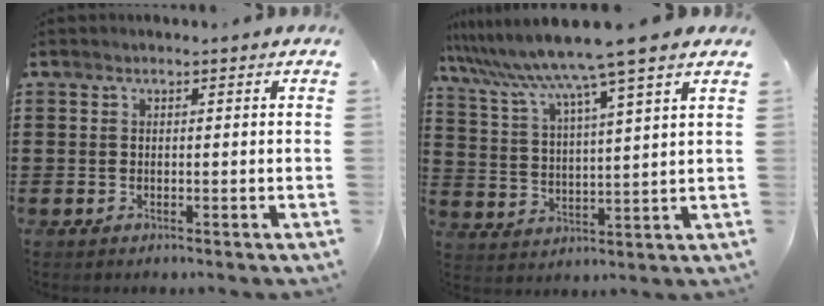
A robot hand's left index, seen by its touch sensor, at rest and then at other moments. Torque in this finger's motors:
{"motor_torque": [2.14, 0.00, 1.05, 0.21]}